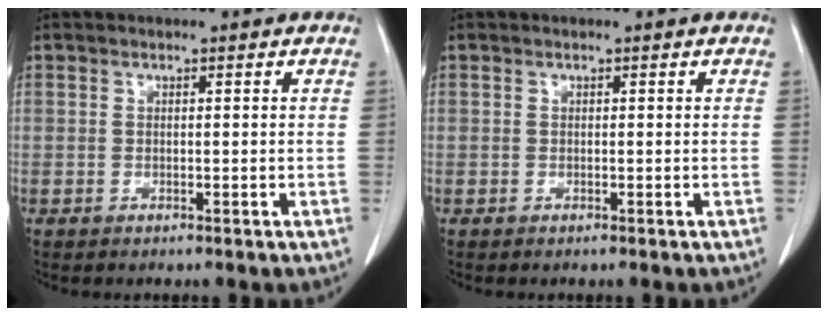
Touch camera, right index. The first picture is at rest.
{"total": 0.0}